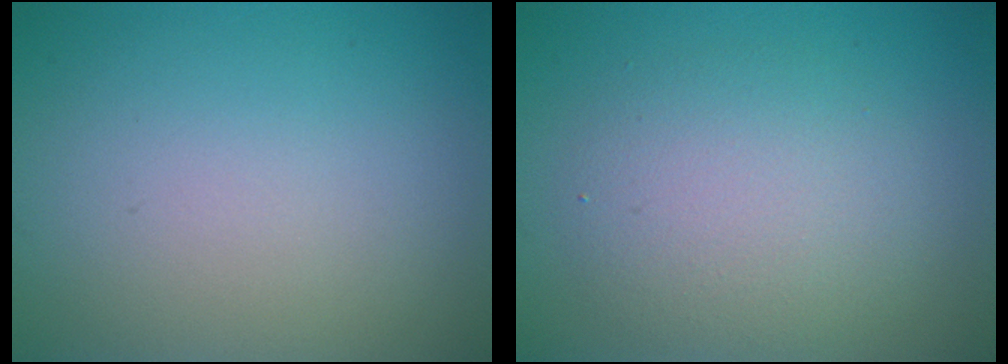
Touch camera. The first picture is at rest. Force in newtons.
{"total": 4.3, "press": 4.3, "slide": 0.2}